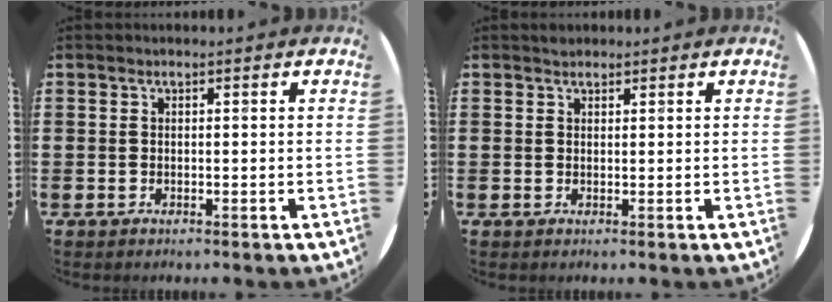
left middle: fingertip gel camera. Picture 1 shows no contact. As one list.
[{"total": 0.8, "force": [0.7, 0.3, 0.0], "torque": [0.007, -0.001, 0.013]}]